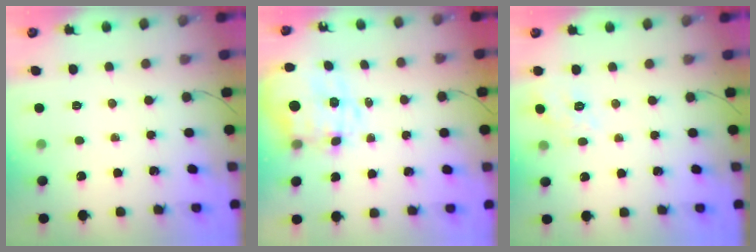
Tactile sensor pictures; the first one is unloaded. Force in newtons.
{"total": 11.1, "press": 11.0, "slide": 1.4}
{"total": 10.5, "press": 10.5, "slide": 1.2}